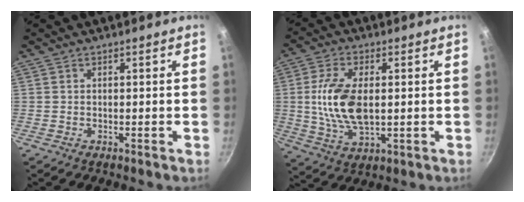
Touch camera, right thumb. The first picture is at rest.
{"total": 12.2, "force": [0.6, 6.3, 10.4], "torque": [-0.203, -0.002, 0.014]}